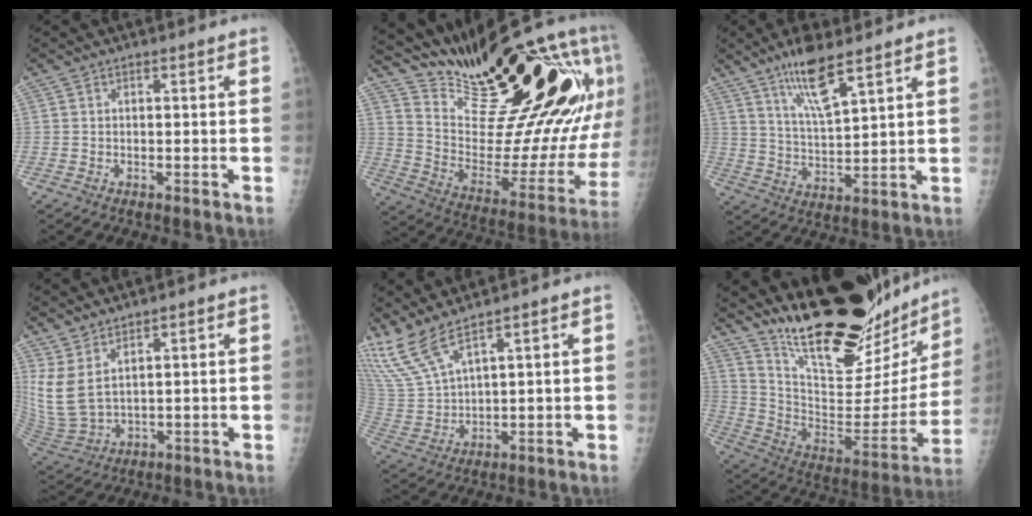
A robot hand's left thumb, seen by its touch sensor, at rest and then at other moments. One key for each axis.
{"total": 31.3, "fx": 18.3, "fy": 8.0, "fz": 24.0, "tx": -0.320, "ty": -0.073, "tz": 0.303}
{"total": 10.2, "fx": 6.7, "fy": 2.1, "fz": 7.3, "tx": -0.133, "ty": -0.038, "tz": 0.130}
{"total": 9.4, "fx": 4.1, "fy": 5.1, "fz": 6.7, "tx": -0.151, "ty": -0.024, "tz": 0.104}
{"total": 8.7, "fx": 7.2, "fy": 1.4, "fz": 4.7, "tx": -0.117, "ty": -0.030, "tz": 0.172}
{"total": 29.2, "fx": 23.7, "fy": 8.8, "fz": 14.6, "tx": -0.195, "ty": -0.123, "tz": 0.362}